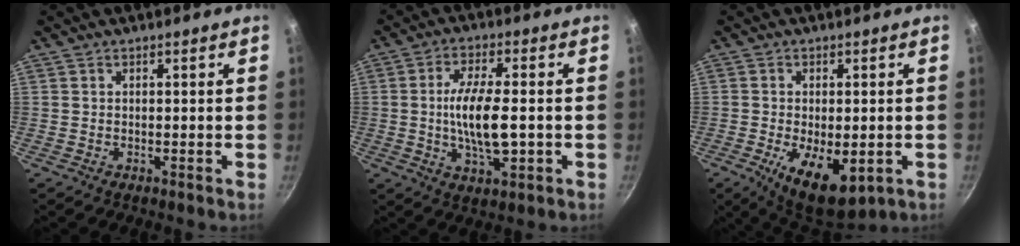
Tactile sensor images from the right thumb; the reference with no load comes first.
{"total": 10.9, "force": [-1.1, 4.0, 10.1], "torque": [-0.184, 0.008, -0.020]}
{"total": 11.6, "force": [-3.4, 5.4, 9.6], "torque": [-0.136, -0.009, -0.038]}